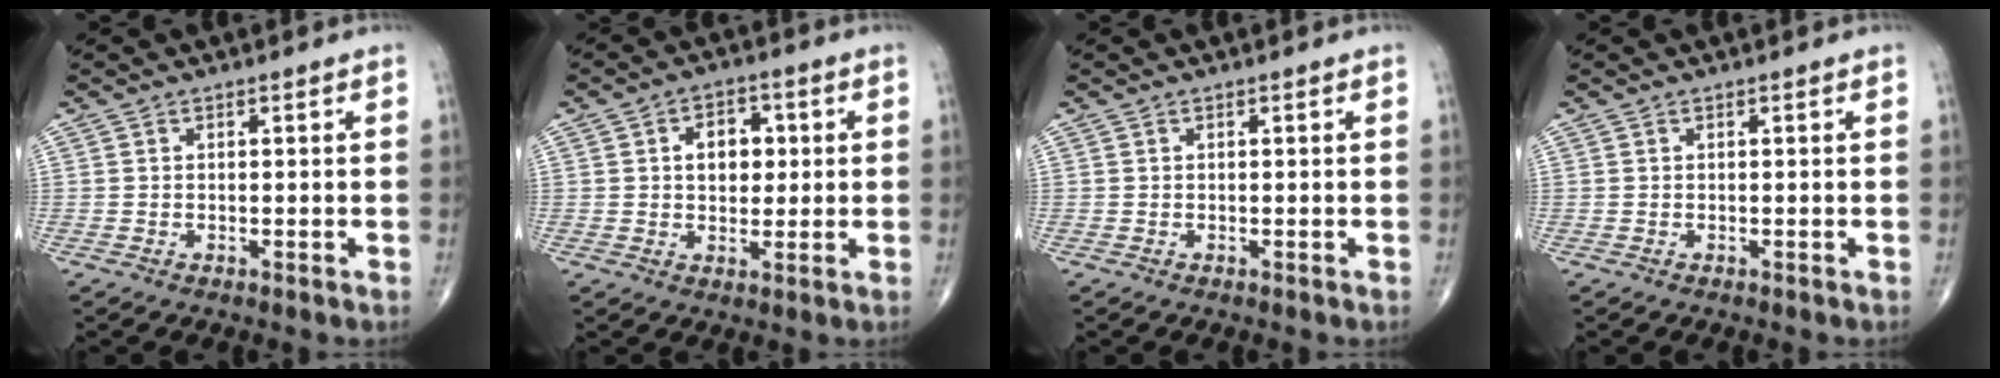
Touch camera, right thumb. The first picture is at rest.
{"total": 6.9, "force": [1.1, 4.8, 4.8], "torque": [-0.039, 0.004, 0.014]}
{"total": 0.0}
{"total": 0.0}